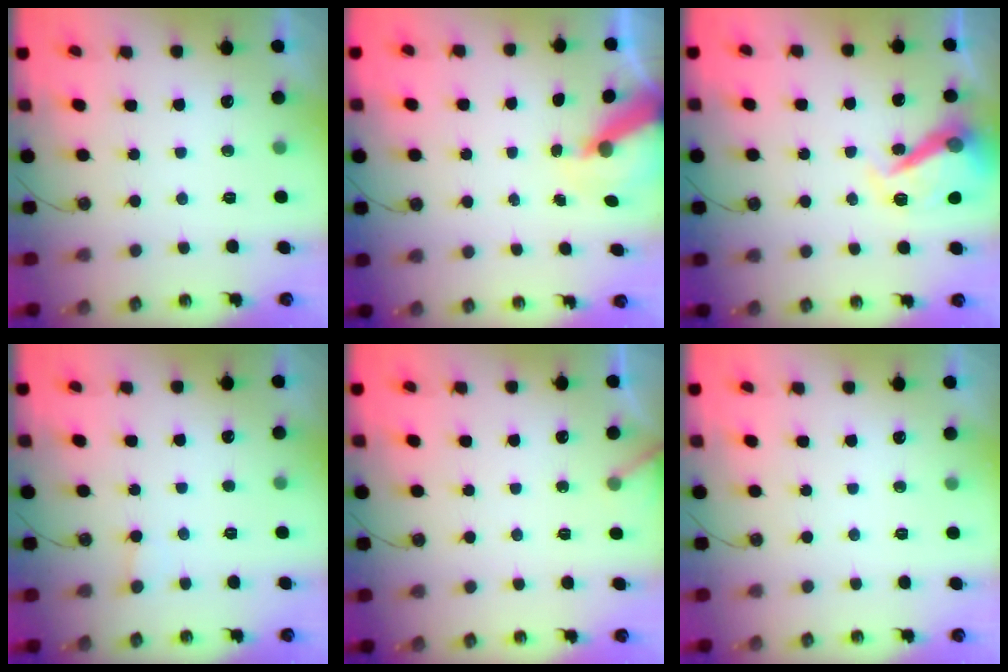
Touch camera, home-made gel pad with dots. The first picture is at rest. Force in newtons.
{"total": 8.2, "press": 8.1, "slide": 0.9}
{"total": 16.2, "press": 16.2, "slide": 0.3}
{"total": 2.0, "press": 2.0, "slide": 0.1}
{"total": 2.3, "press": 2.3, "slide": 0.1}
{"total": 0.0}